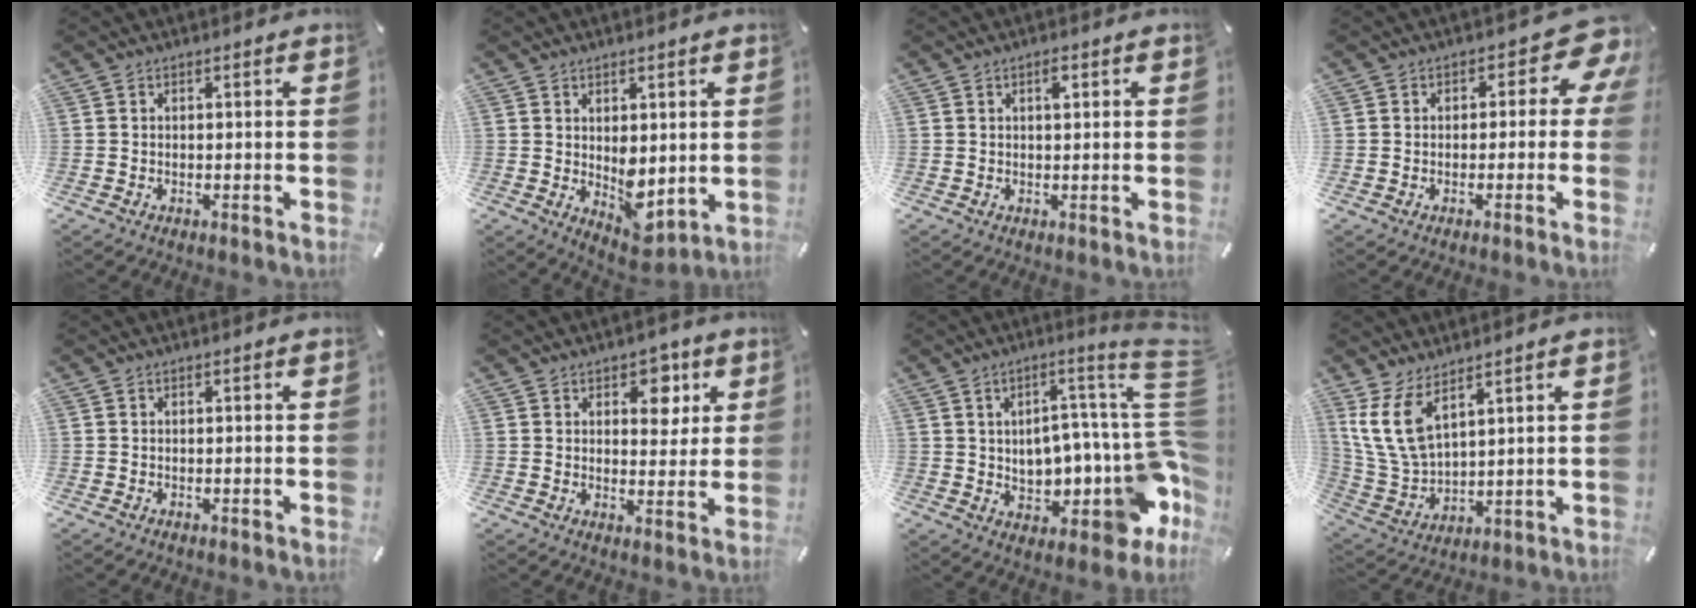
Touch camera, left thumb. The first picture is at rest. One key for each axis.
{"total": 6.9, "fx": -0.1, "fy": 4.6, "fz": 5.1, "tx": -0.054, "ty": -0.007, "tz": 0.002}
{"total": 1.6, "fx": 0.6, "fy": 0.7, "fz": 1.3, "tx": -0.013, "ty": -0.003, "tz": 0.007}
{"total": 9.1, "fx": 2.1, "fy": 5.9, "fz": 6.6, "tx": -0.072, "ty": -0.016, "tz": 0.037}
{"total": 0.0}
{"total": 6.8, "fx": 3.4, "fy": 4.6, "fz": 3.7, "tx": -0.024, "ty": -0.016, "tz": 0.048}
{"total": 18.8, "fx": -0.1, "fy": 6.9, "fz": 17.5, "tx": -0.225, "ty": -0.039, "tz": 0.005}
{"total": 11.2, "fx": 6.9, "fy": 5.4, "fz": 7.0, "tx": -0.180, "ty": -0.034, "tz": 0.128}